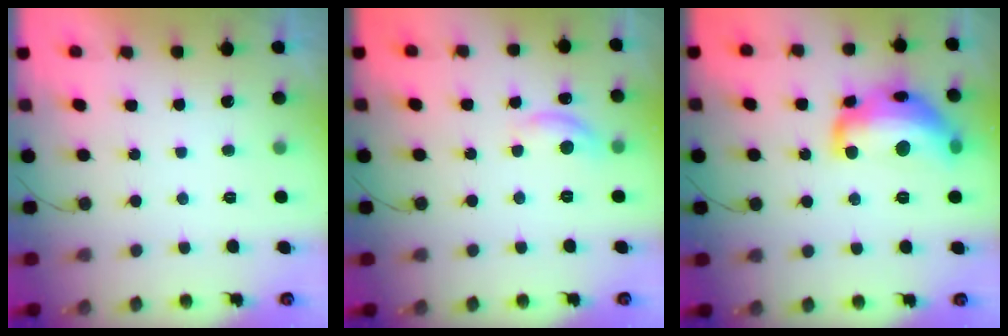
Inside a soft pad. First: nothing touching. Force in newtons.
{"total": 9.1, "press": 9.1, "slide": 0.5}
{"total": 18.8, "press": 18.8, "slide": 0.9}